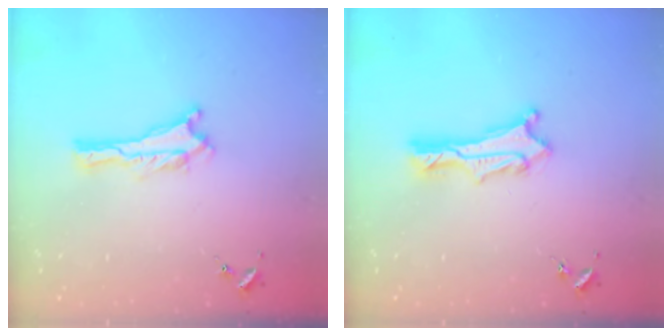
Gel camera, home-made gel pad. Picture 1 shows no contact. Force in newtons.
{"total": 2.4, "press": 2.4, "slide": 0.3}